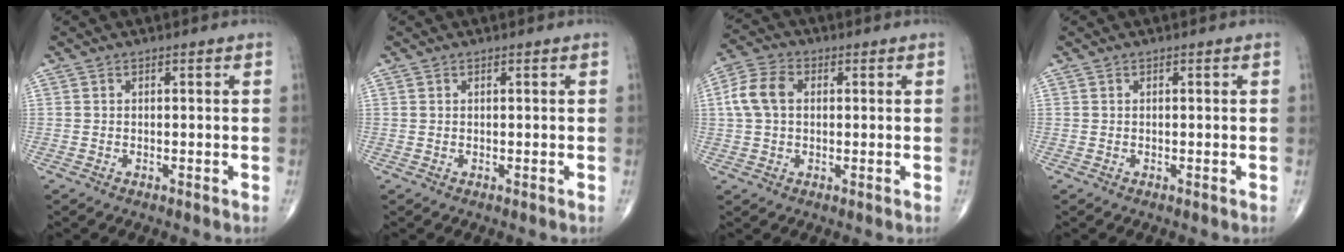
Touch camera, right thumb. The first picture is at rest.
{"total": 0.0}
{"total": 7.3, "force": [1.0, 5.1, 5.2], "torque": [-0.109, 0.020, 0.014]}
{"total": 0.0}